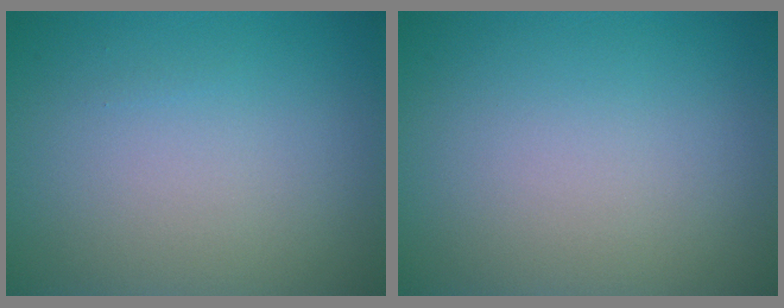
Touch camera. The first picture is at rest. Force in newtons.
{"total": 0.0}